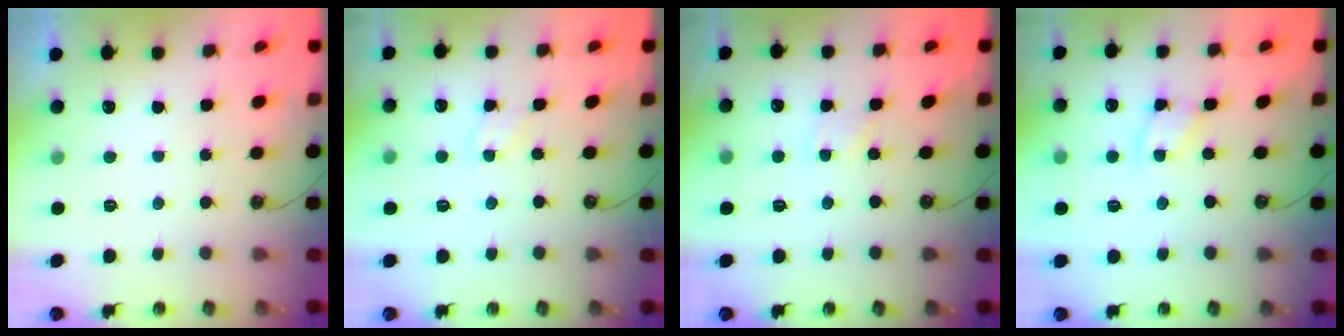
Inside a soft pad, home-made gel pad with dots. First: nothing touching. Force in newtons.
{"total": 3.5, "press": 3.5, "slide": 0.5}
{"total": 1.9, "press": 1.9, "slide": 0.4}
{"total": 2.9, "press": 2.9, "slide": 0.1}